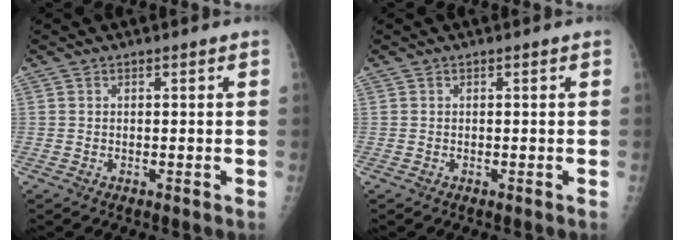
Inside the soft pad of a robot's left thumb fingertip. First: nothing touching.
{"total": 0.0}